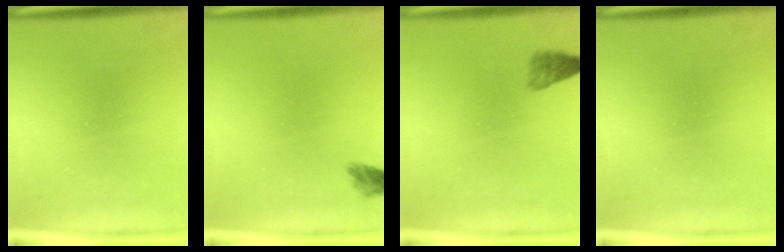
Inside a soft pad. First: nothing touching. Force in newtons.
{"total": 1.6}
{"total": 2.4}
{"total": 0.0}